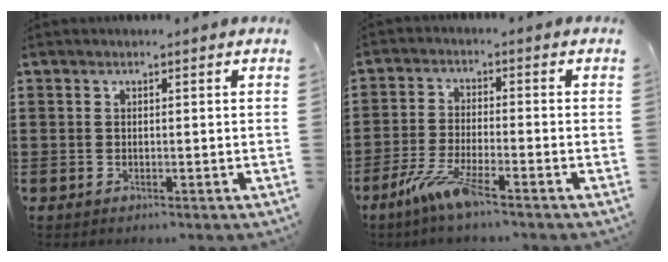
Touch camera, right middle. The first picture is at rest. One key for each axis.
{"total": 6.3, "fx": -4.3, "fy": 0.4, "fz": 4.7, "tx": -0.106, "ty": -0.018, "tz": -0.081}